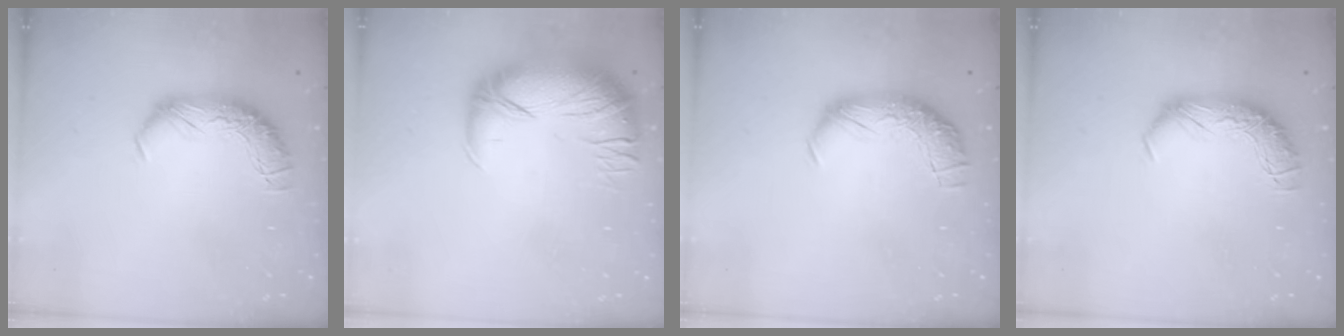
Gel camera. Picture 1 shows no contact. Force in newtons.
{"total": 2.9, "press": 0.7, "slide": 2.9}
{"total": 2.3, "press": 0.9, "slide": 2.1}
{"total": 0.0}